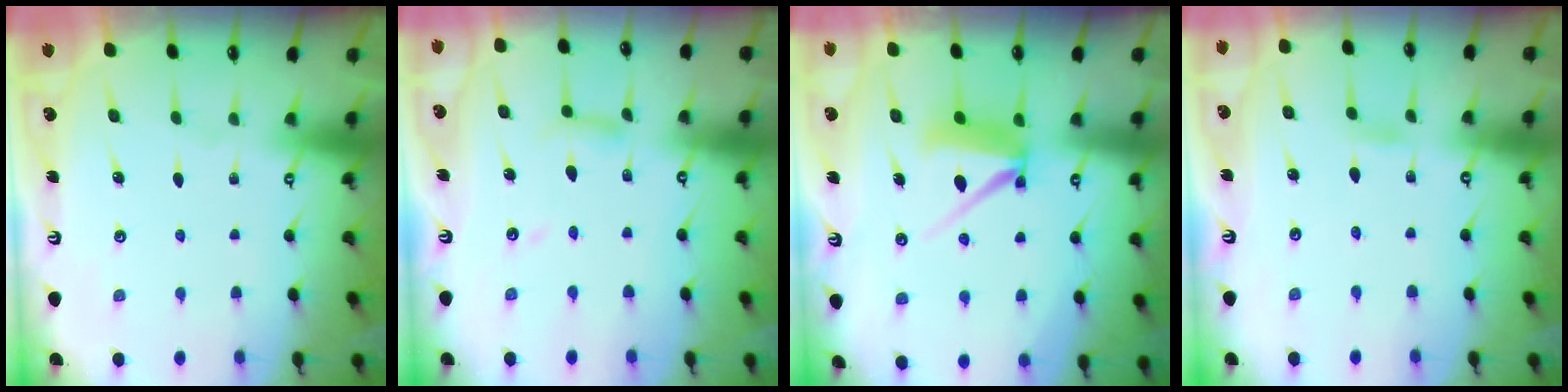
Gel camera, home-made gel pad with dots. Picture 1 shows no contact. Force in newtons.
{"total": 7.1, "press": 7.0, "slide": 0.6}
{"total": 9.0, "press": 9.0, "slide": 0.7}
{"total": 1.5, "press": 1.5, "slide": 0.2}